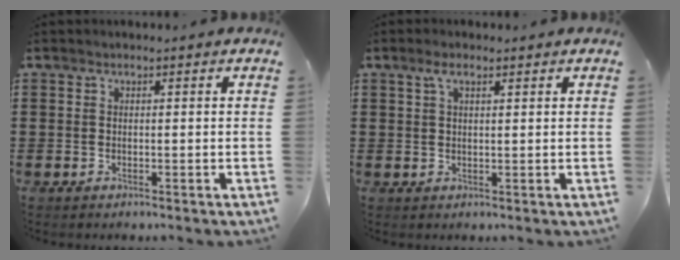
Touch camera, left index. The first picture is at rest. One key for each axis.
{"total": 2.5, "fx": 1.4, "fy": 0.8, "fz": 2.0, "tx": -0.041, "ty": 0.006, "tz": 0.024}